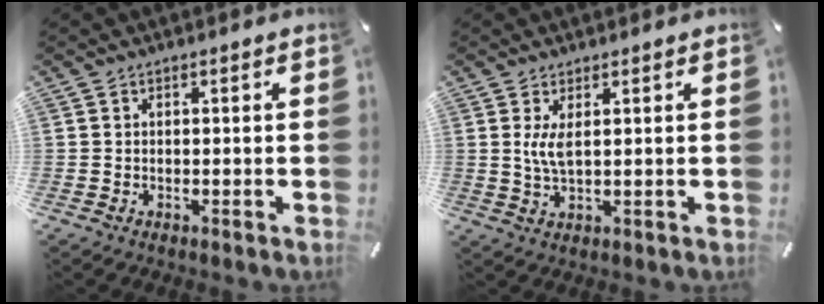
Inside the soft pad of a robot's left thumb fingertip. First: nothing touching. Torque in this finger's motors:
{"motor_torque": [0.58, 0.50, 0.33, -0.45, 0.20]}